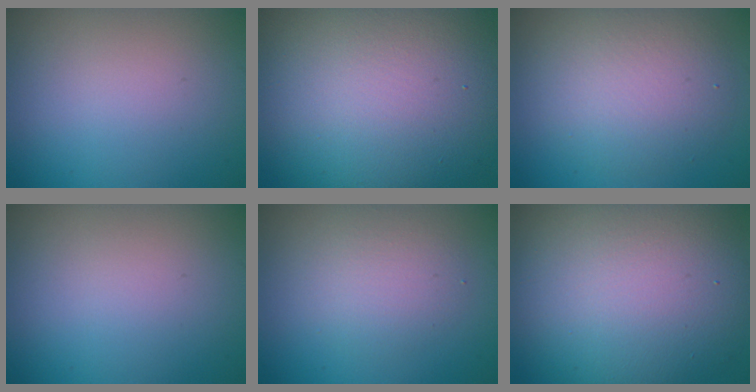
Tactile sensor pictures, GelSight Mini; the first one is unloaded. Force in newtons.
{"total": 14.7, "press": 14.7, "slide": 1.2}
{"total": 4.9, "press": 4.9, "slide": 0.3}
{"total": 0.0}
{"total": 2.7, "press": 2.7, "slide": 0.3}
{"total": 13.0, "press": 13.0, "slide": 0.8}